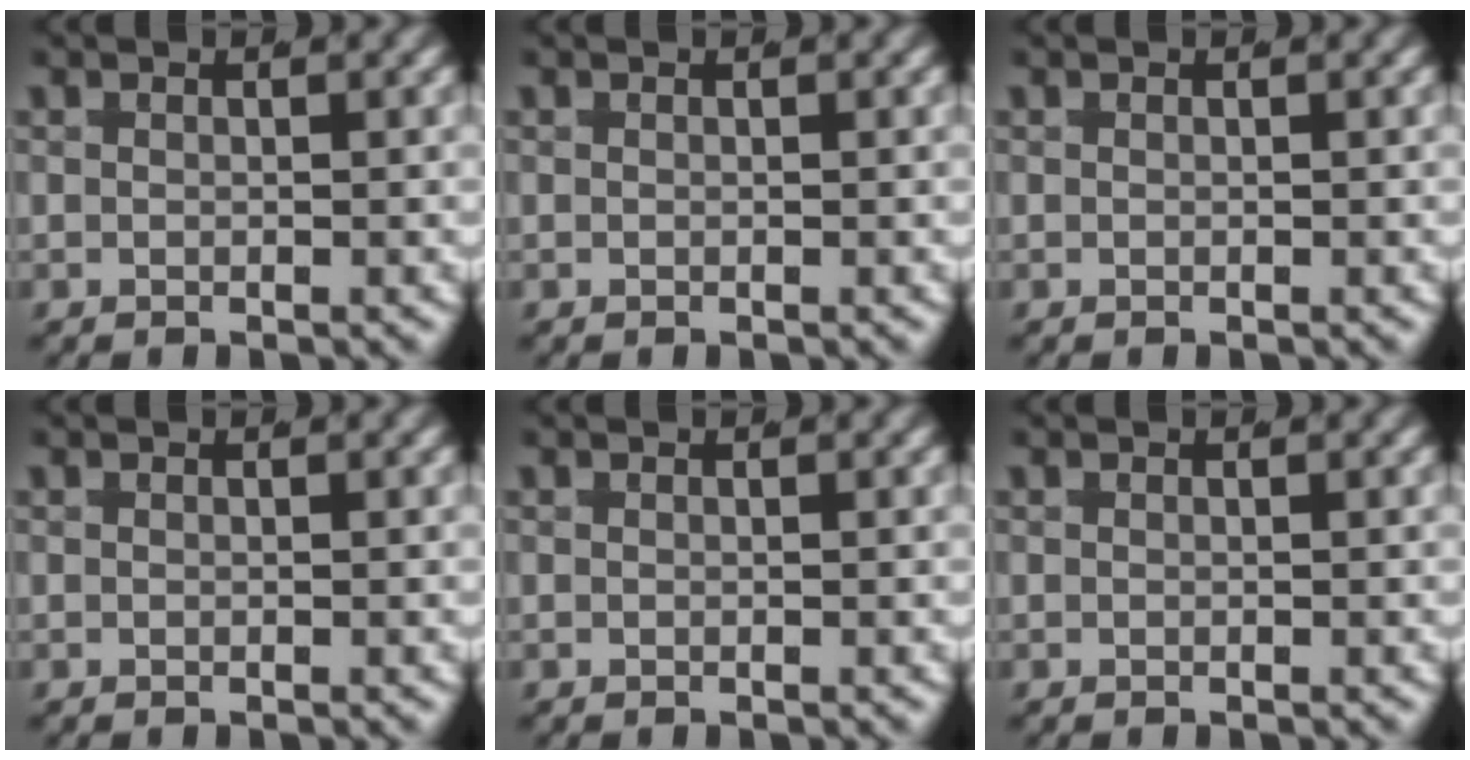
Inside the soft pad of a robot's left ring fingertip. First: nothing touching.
{"total": 0.0}
{"total": 0.0}
{"total": 0.0}
{"total": 0.0}
{"total": 0.0}